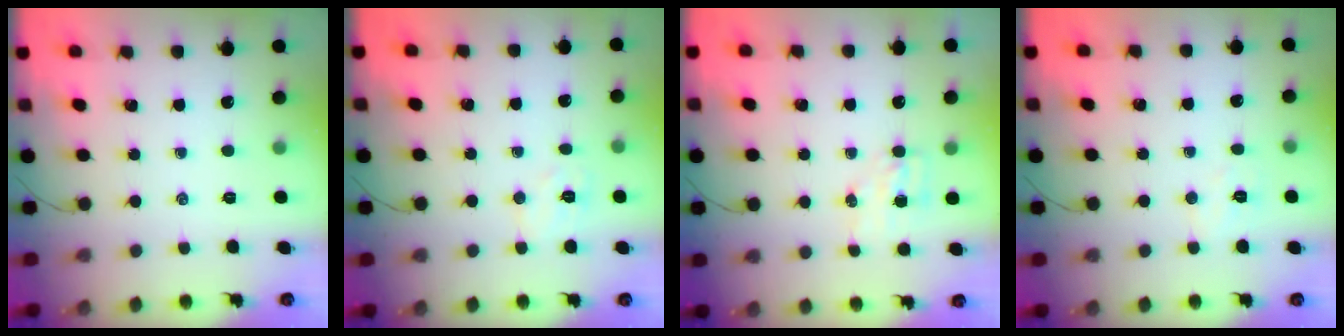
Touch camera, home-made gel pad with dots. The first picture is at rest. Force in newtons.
{"total": 5.5, "press": 5.4, "slide": 1.1}
{"total": 4.3, "press": 4.3, "slide": 0.5}
{"total": 4.7, "press": 4.6, "slide": 1.0}